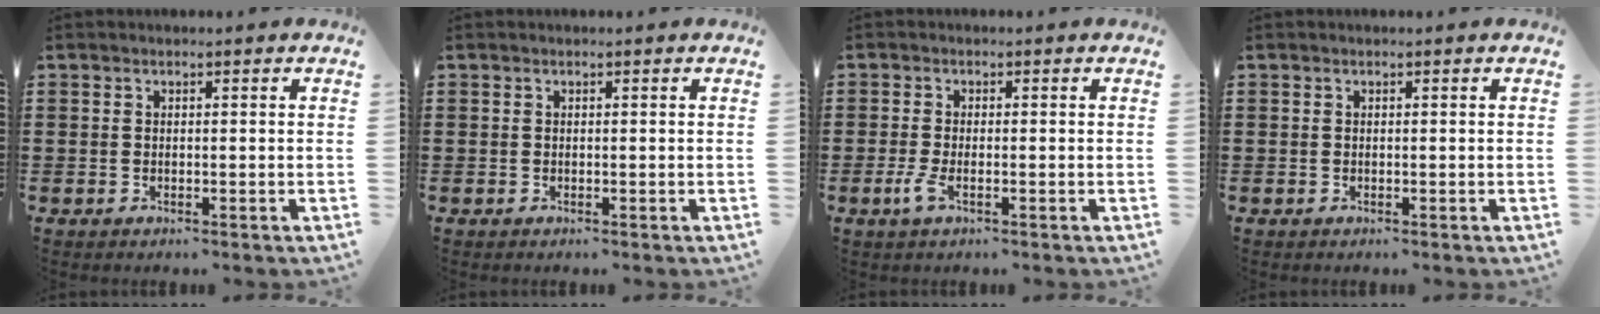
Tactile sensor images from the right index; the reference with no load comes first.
{"total": 0.0}
{"total": 2.3, "force": [-1.0, 0.6, 2.0], "torque": [-0.062, -0.012, -0.026]}
{"total": 0.0}